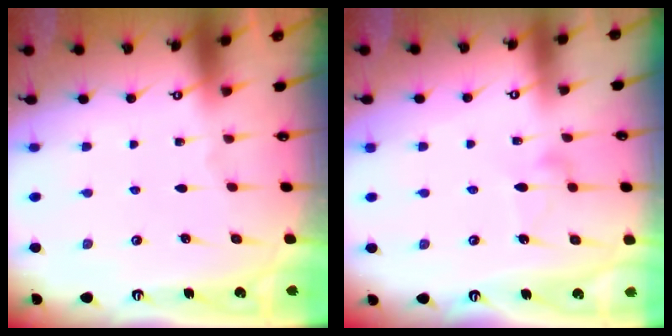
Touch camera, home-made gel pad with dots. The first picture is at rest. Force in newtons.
{"total": 5.8, "press": 5.8, "slide": 0.4}